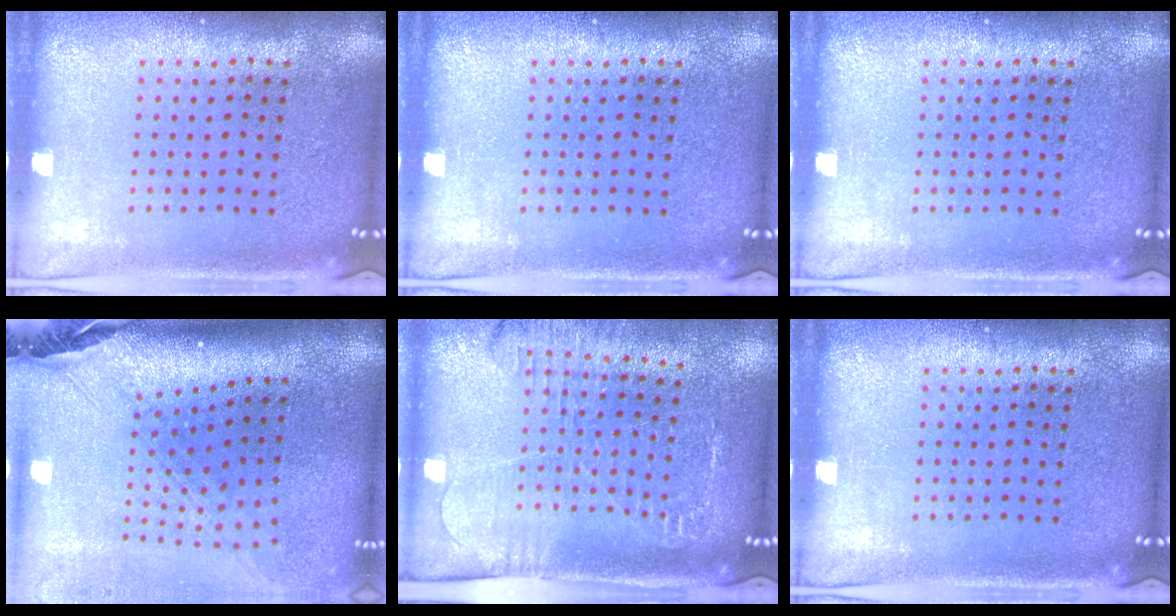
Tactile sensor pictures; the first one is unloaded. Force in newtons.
{"total": 0.0}
{"total": 0.0}
{"total": 2.9, "press": 2.1, "slide": 2.0}
{"total": 1.9, "press": 1.9, "slide": 0.3}
{"total": 0.0}